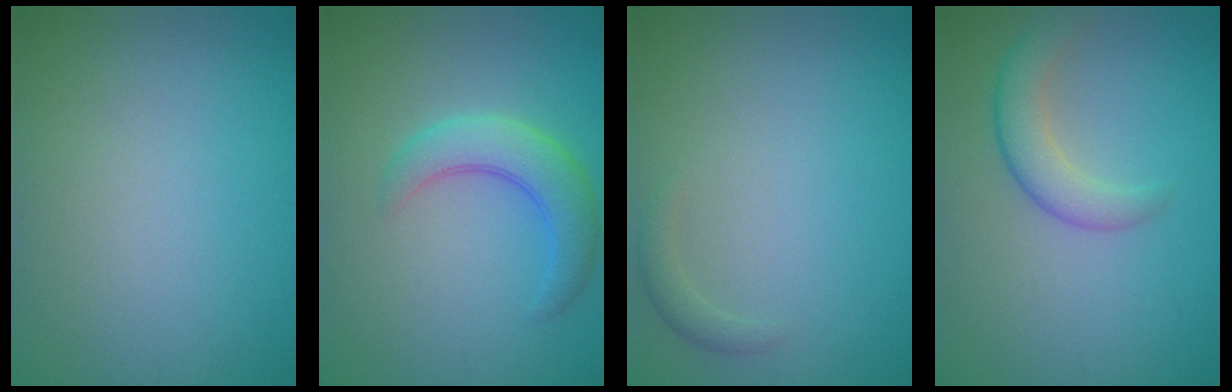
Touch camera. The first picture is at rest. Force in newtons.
{"total": 4.2, "press": 4.2, "slide": 0.1}
{"total": 1.1, "press": 1.1, "slide": 0.0}
{"total": 3.2, "press": 3.2, "slide": 0.1}